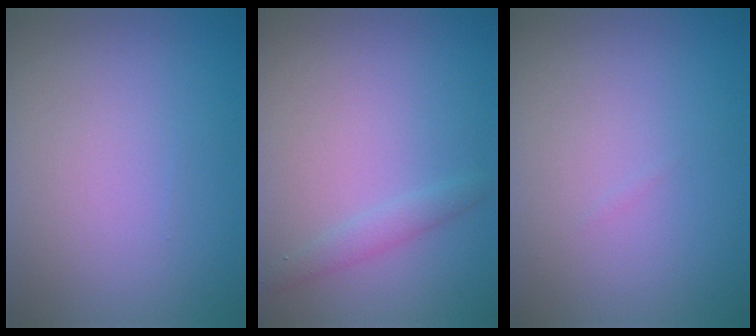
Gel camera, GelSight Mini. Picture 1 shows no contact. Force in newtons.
{"total": 1.3, "press": 1.3, "slide": 0.1}
{"total": 0.0}